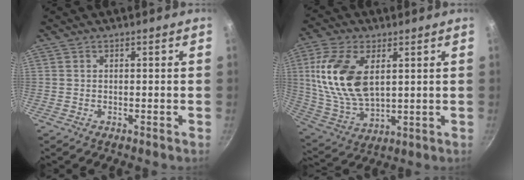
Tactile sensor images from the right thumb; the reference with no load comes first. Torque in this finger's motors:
{"motor_torque": [-0.16, 0.81, 1.63, 0.17, 0.19]}